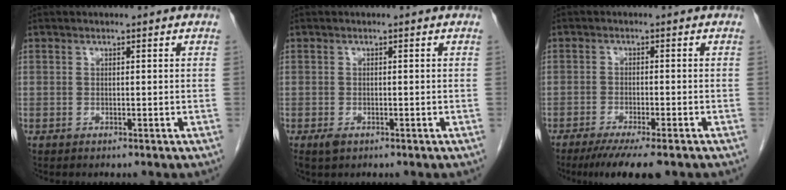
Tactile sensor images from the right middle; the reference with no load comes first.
{"total": 1.4, "force": [-0.7, 0.8, 0.9], "torque": [-0.018, -0.001, -0.007]}
{"total": 8.4, "force": [-6.4, 1.1, 5.4], "torque": [-0.078, -0.017, -0.095]}